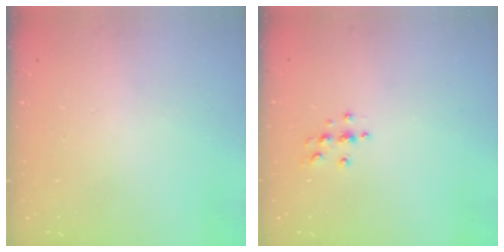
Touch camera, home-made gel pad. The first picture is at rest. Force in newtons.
{"total": 3.3, "press": 3.3, "slide": 0.4}